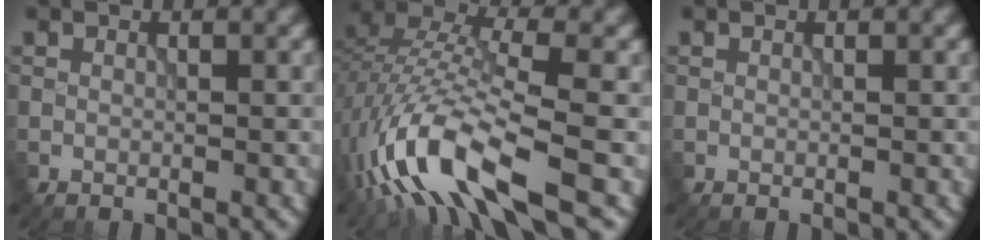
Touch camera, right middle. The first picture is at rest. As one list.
[{"total": 11.7, "force": [-5.8, 3.6, 9.5], "torque": [-0.195, 0.001, -0.113]}, {"total": 0.0}]